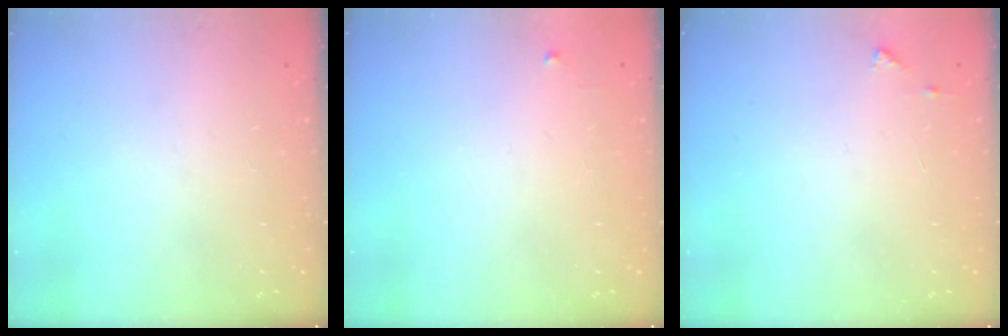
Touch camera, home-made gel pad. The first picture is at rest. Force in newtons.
{"total": 2.4, "press": 2.3, "slide": 0.4}
{"total": 4.1, "press": 4.1, "slide": 0.5}